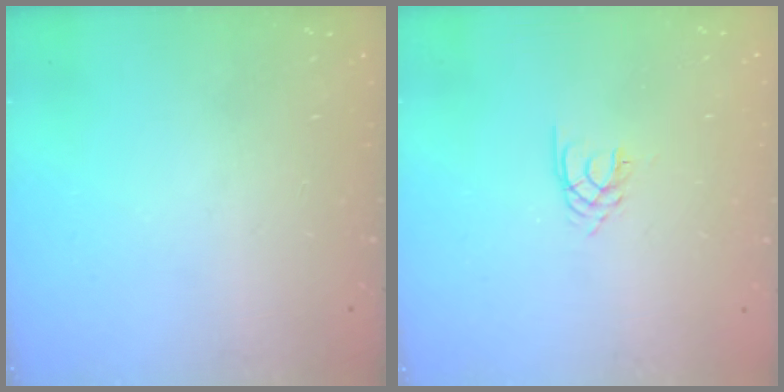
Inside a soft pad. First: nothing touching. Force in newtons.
{"total": 1.9, "press": 1.9, "slide": 0.2}